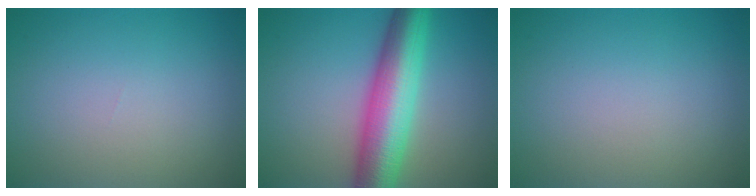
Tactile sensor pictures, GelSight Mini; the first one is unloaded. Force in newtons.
{"total": 9.0, "press": 9.0, "slide": 0.1}
{"total": 0.0}